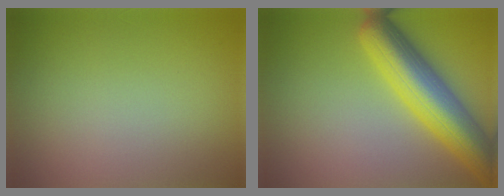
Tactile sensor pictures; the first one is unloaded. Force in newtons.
{"total": 8.5, "press": 8.5, "slide": 0.5}